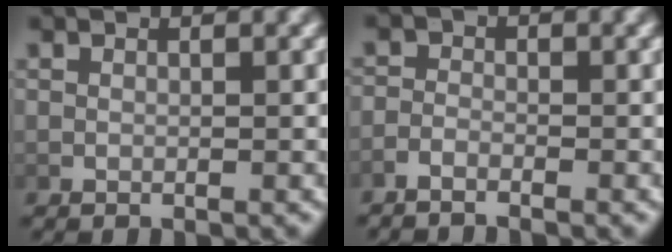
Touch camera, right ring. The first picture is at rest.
{"total": 2.2, "force": [-2.2, 0.5, 0.2], "torque": [-0.003, -0.009, -0.039]}